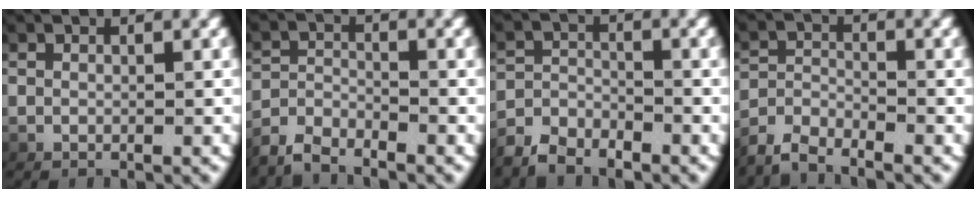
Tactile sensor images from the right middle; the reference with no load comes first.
{"total": 3.1, "force": [-3.1, 0.3, 0.5], "torque": [-0.009, -0.002, -0.058]}
{"total": 3.1, "force": [-3.0, 0.8, 0.5], "torque": [-0.004, -0.002, -0.054]}
{"total": 3.2, "force": [-3.0, 0.5, 0.8], "torque": [-0.016, -0.002, -0.058]}